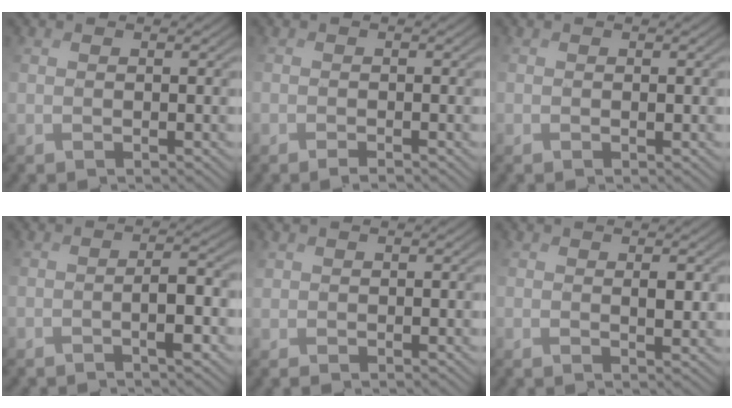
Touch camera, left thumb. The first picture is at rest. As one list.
[{"total": 1.3, "force": [-1.1, 0.1, 0.7], "torque": [-0.008, 0.001, -0.021]}, {"total": 0.7, "force": [0.1, 0.5, 0.5], "torque": [-0.014, 0.001, 0.004]}, {"total": 3.6, "force": [-1.9, 0.6, 3.0], "torque": [-0.037, 0.009, -0.029]}, {"total": 1.0, "force": [0.6, 0.7, 0.4], "torque": [-0.012, 0.005, 0.012]}, {"total": 2.6, "force": [1.0, 1.1, 2.1], "torque": [-0.044, 0.002, 0.024]}]